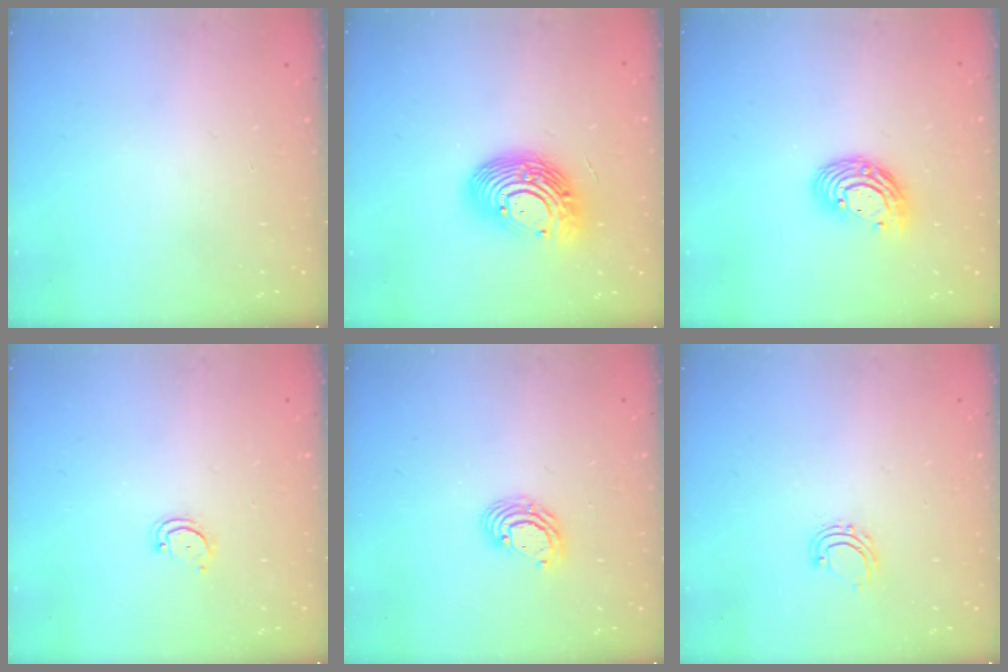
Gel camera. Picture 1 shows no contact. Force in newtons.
{"total": 15.1, "press": 15.1, "slide": 1.4}
{"total": 10.8, "press": 10.8, "slide": 0.9}
{"total": 2.8, "press": 2.8, "slide": 0.3}
{"total": 5.4, "press": 5.4, "slide": 0.2}
{"total": 5.4, "press": 5.3, "slide": 0.7}